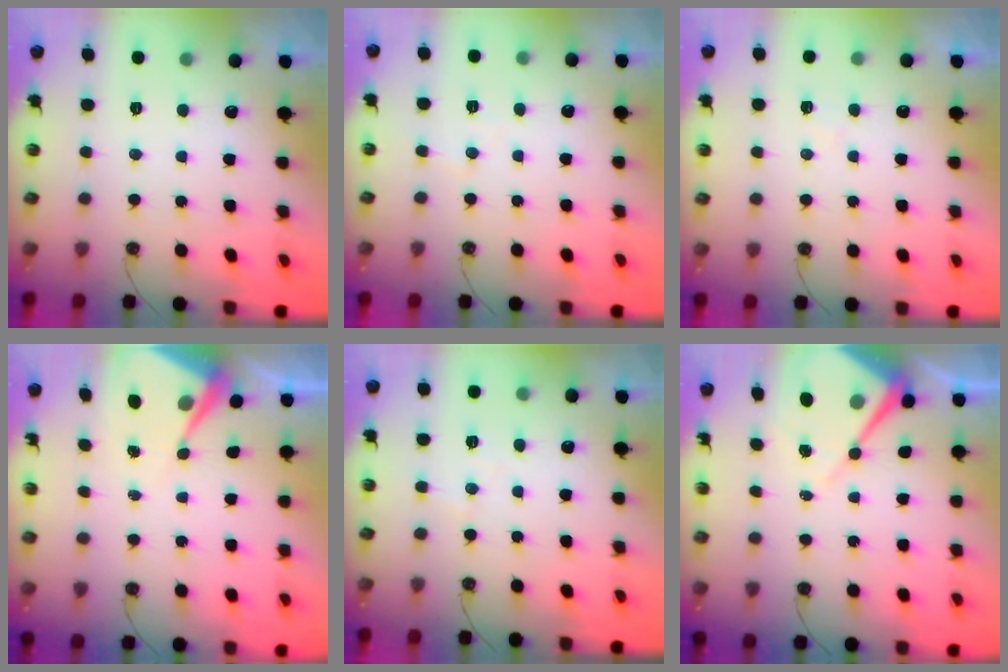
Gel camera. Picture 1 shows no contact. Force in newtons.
{"total": 4.3, "press": 4.3, "slide": 0.7}
{"total": 4.8, "press": 4.8, "slide": 0.7}
{"total": 7.8, "press": 7.7, "slide": 0.7}
{"total": 4.4, "press": 4.4, "slide": 0.7}
{"total": 9.2, "press": 9.2, "slide": 0.6}